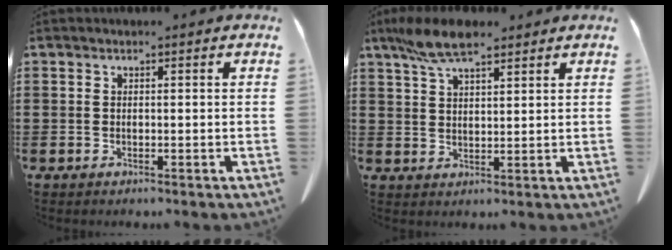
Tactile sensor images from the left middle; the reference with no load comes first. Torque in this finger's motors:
{"motor_torque": [0.87, 0.80, 0.44, 0.16]}